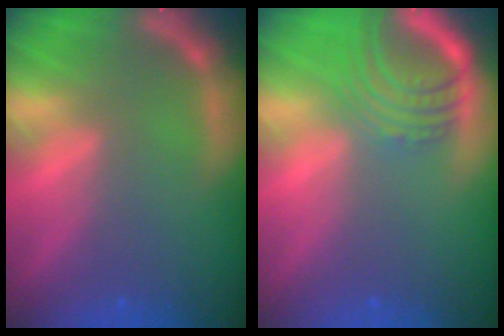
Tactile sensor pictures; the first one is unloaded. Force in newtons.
{"total": 6.5}